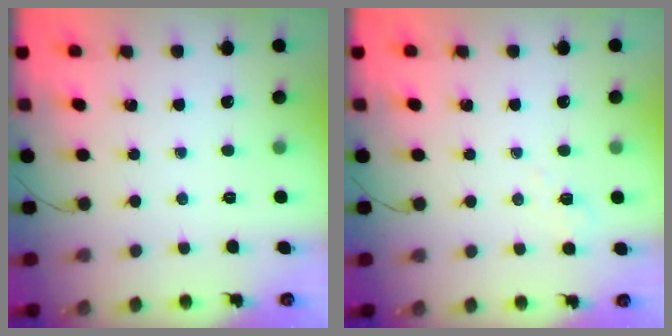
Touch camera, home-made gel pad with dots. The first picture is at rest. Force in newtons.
{"total": 4.1, "press": 3.8, "slide": 1.4}